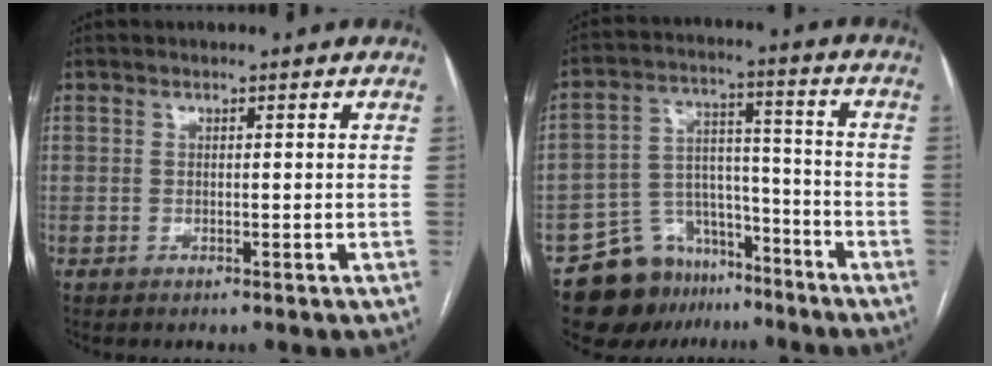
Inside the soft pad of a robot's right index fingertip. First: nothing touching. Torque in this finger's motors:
{"motor_torque": [-0.37, -0.08, -0.46, -0.21]}